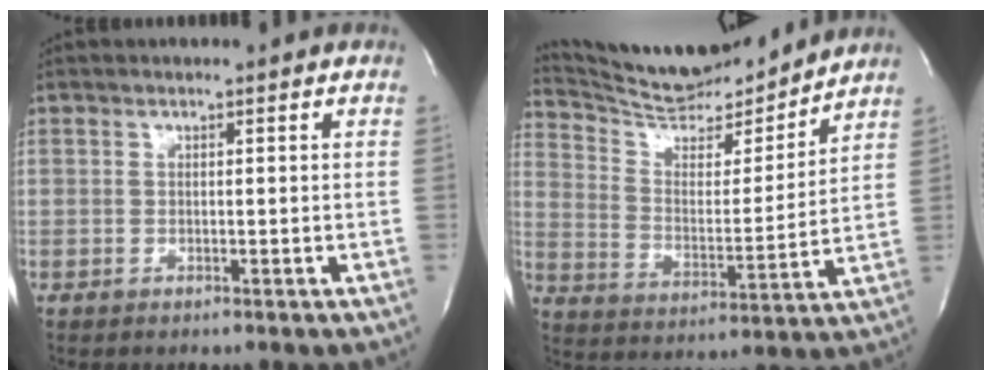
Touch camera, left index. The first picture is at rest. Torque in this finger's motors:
{"motor_torque": [0.73, -0.65, 0.38, 0.10]}